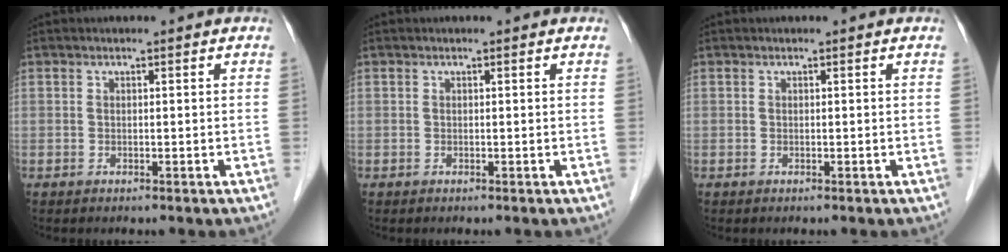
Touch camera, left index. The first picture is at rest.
{"total": 0.0}
{"total": 0.0}